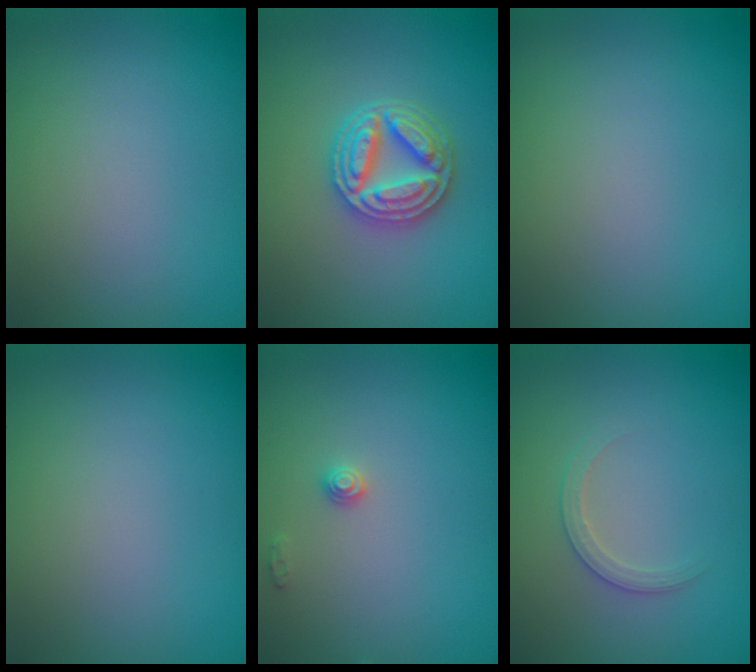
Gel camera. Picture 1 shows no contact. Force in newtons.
{"total": 5.0, "press": 5.0, "slide": 0.8}
{"total": 0.0}
{"total": 0.0}
{"total": 1.0, "press": 1.0, "slide": 0.1}
{"total": 1.6, "press": 1.6, "slide": 0.1}